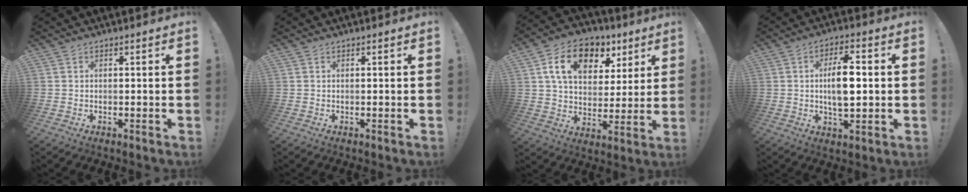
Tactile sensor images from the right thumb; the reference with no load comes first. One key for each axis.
{"total": 0.0}
{"total": 15.7, "fx": 7.3, "fy": 10.3, "fz": 9.3, "tx": -0.142, "ty": -0.024, "tz": 0.132}
{"total": 10.3, "fx": 0.6, "fy": 4.4, "fz": 9.3, "tx": -0.169, "ty": 0.004, "tz": 0.005}